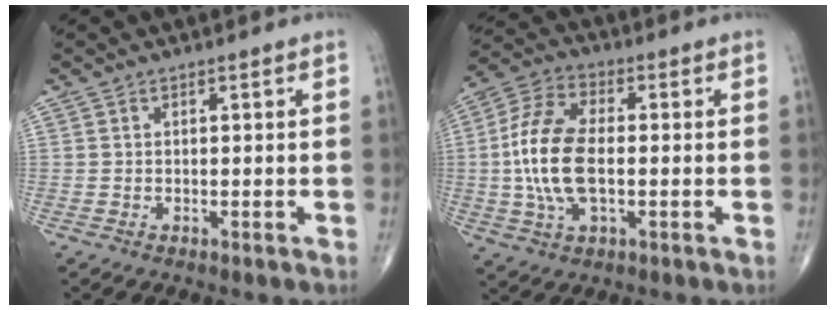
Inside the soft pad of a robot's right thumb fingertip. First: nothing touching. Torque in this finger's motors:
{"motor_torque": [1.78, 1.97, 1.32, 0.04, 0.21]}